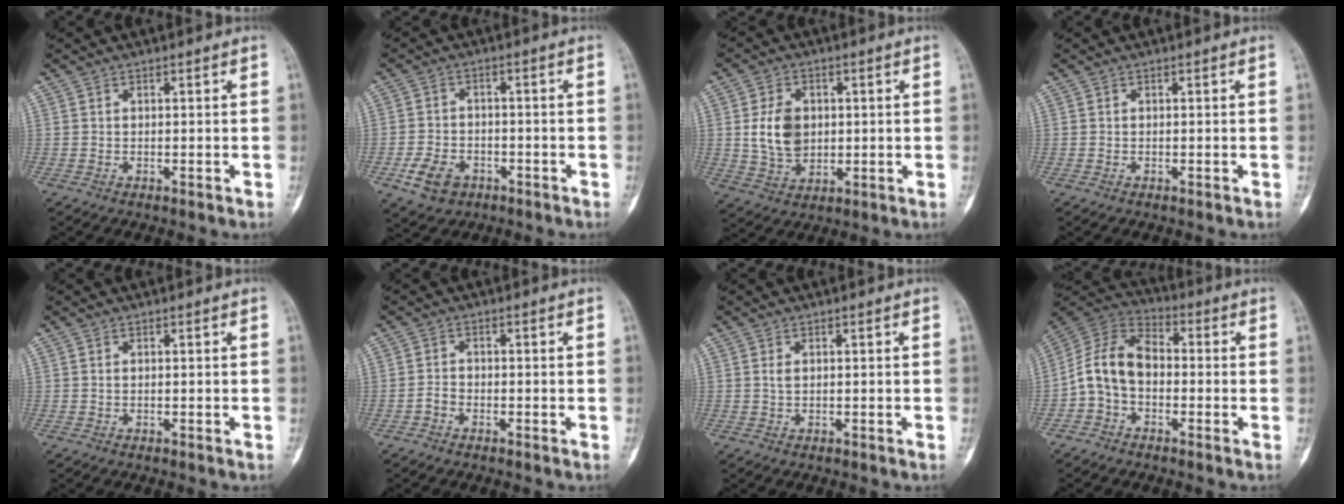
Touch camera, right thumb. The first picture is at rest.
{"total": 6.8, "force": [-3.3, 4.9, 3.5], "torque": [-0.056, 0.019, -0.052]}
{"total": 8.9, "force": [0.9, 6.6, 5.9], "torque": [-0.083, -0.006, 0.022]}
{"total": 0.0}
{"total": 0.0}
{"total": 1.6, "force": [-1.0, 1.1, 0.7], "torque": [-0.006, 0.010, -0.024]}
{"total": 0.9, "force": [0.1, 0.6, 0.7], "torque": [-0.008, 0.001, 0.001]}
{"total": 10.6, "force": [-1.9, 7.4, 7.3], "torque": [-0.128, 0.040, -0.050]}